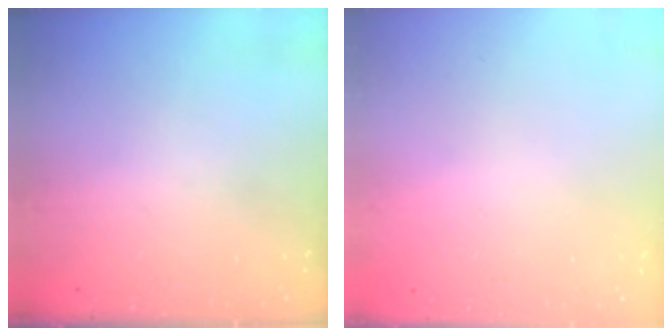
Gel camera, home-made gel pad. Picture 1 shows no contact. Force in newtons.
{"total": 0.0}